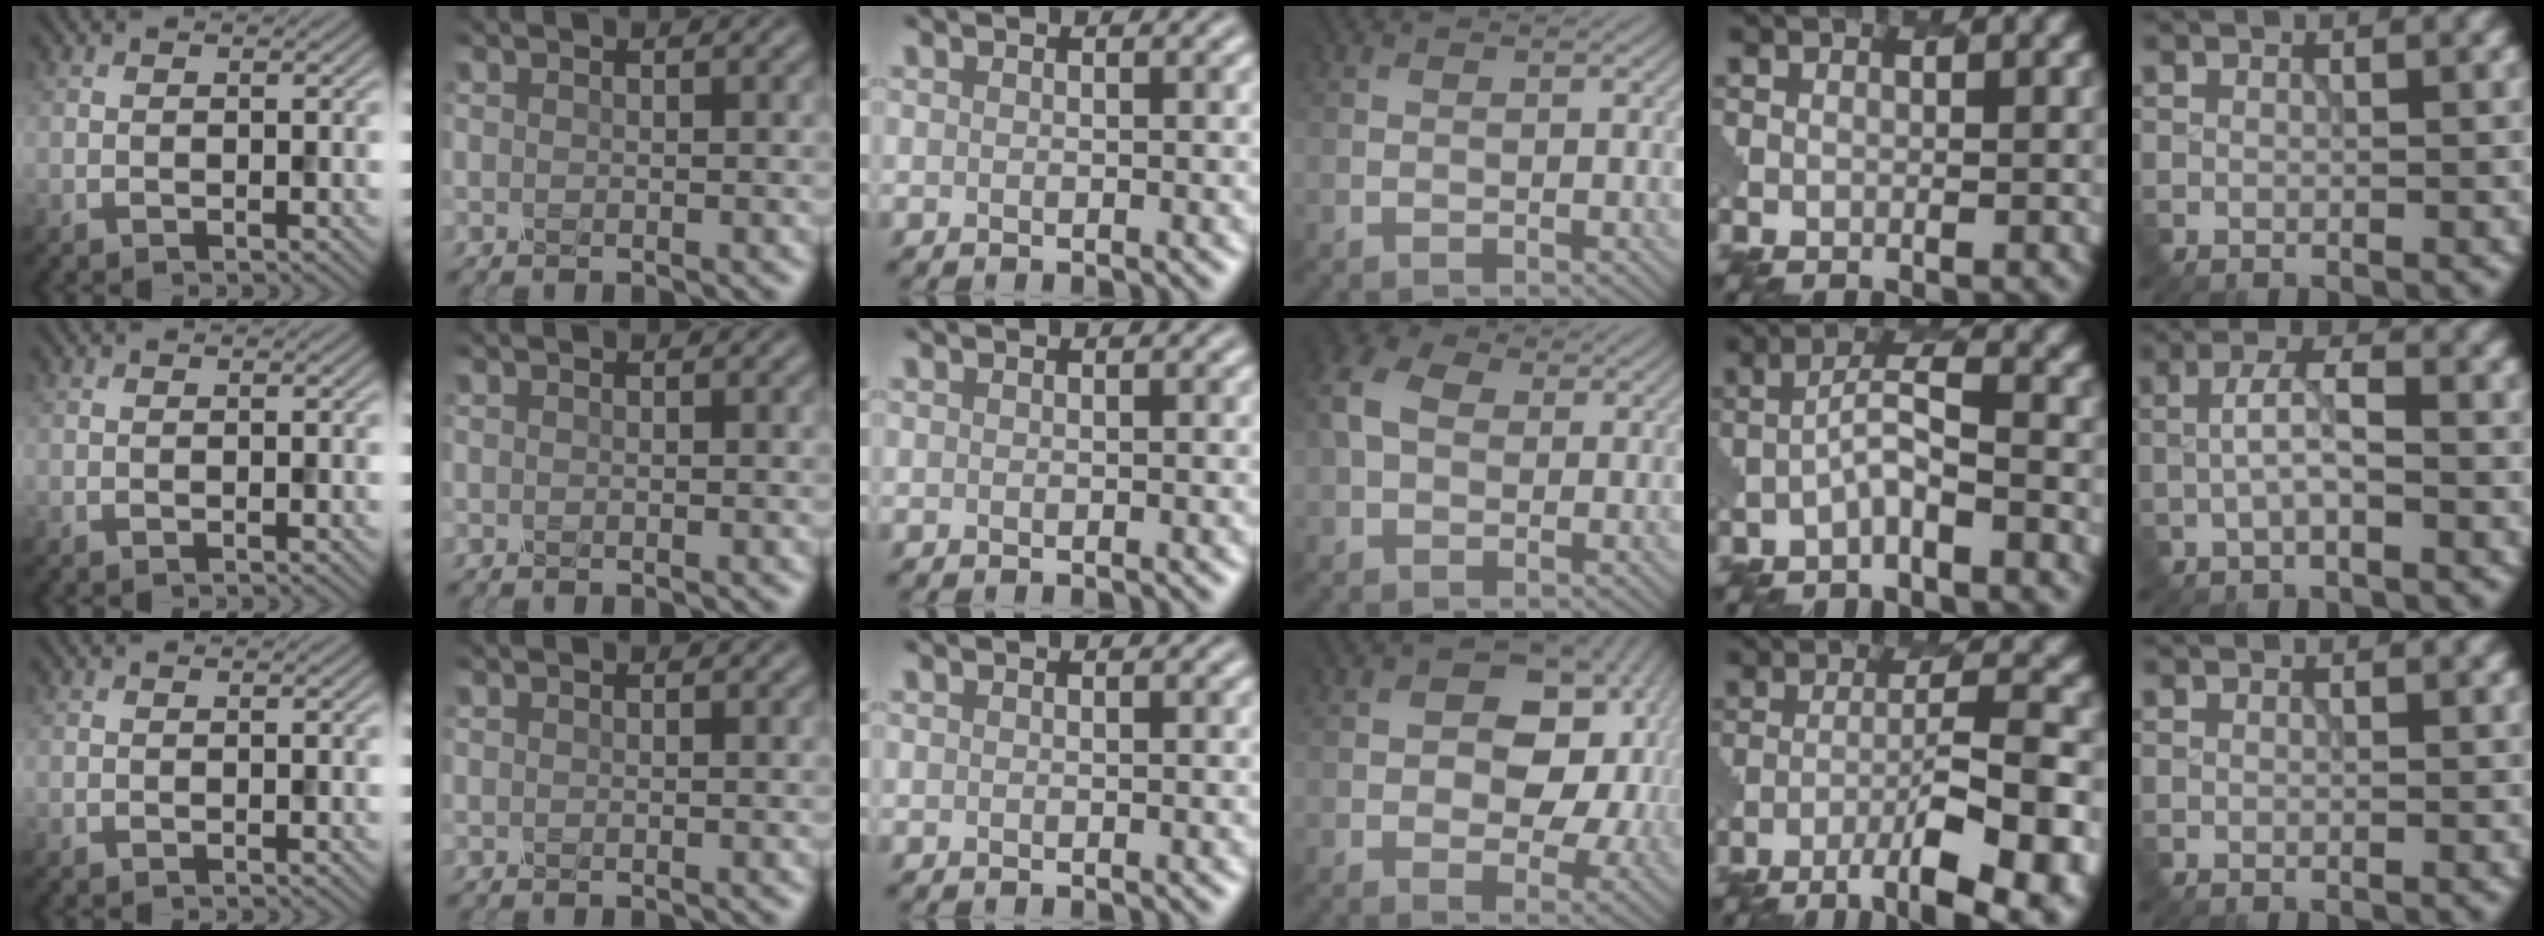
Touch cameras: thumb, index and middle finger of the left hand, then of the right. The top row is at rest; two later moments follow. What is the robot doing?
{"motion": "dispense", "object": "pipette"}